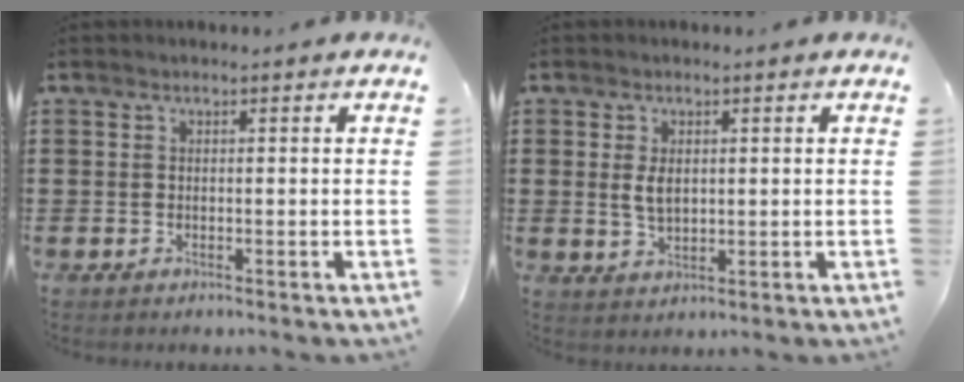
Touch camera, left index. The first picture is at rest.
{"total": 3.2, "force": [0.6, 1.8, 2.6], "torque": [-0.062, 0.003, 0.008]}